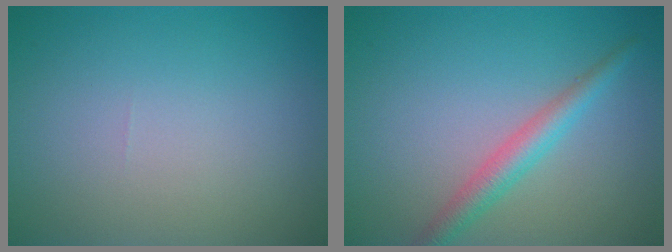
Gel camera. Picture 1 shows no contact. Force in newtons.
{"total": 2.8, "press": 2.8, "slide": 0.0}